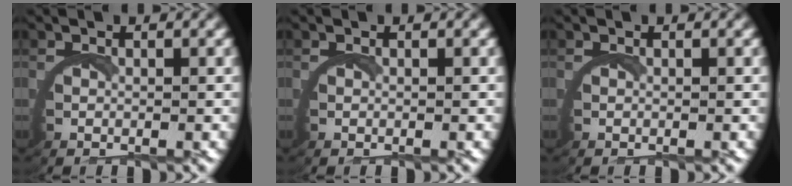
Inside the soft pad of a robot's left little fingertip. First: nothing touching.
{"total": 0.0}
{"total": 0.0}